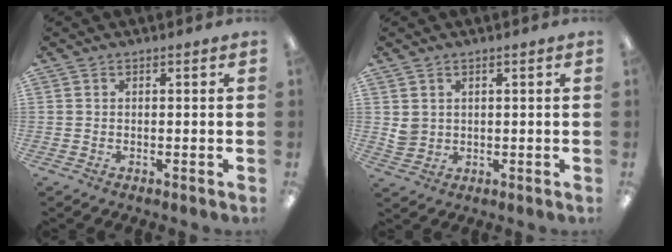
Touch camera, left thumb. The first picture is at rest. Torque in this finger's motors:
{"motor_torque": [0.49, 0.62, 0.32, -0.69, 0.00]}